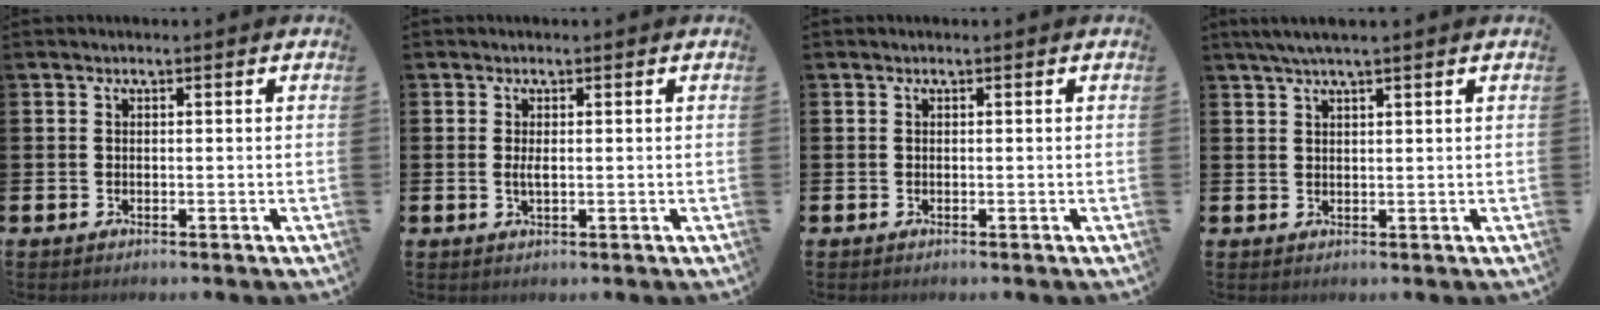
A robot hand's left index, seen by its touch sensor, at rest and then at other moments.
{"total": 1.3, "force": [0.1, 0.4, 1.3], "torque": [-0.019, 0.000, 0.000]}
{"total": 0.0}
{"total": 2.7, "force": [2.2, 0.1, 1.7], "torque": [-0.037, 0.003, 0.039]}